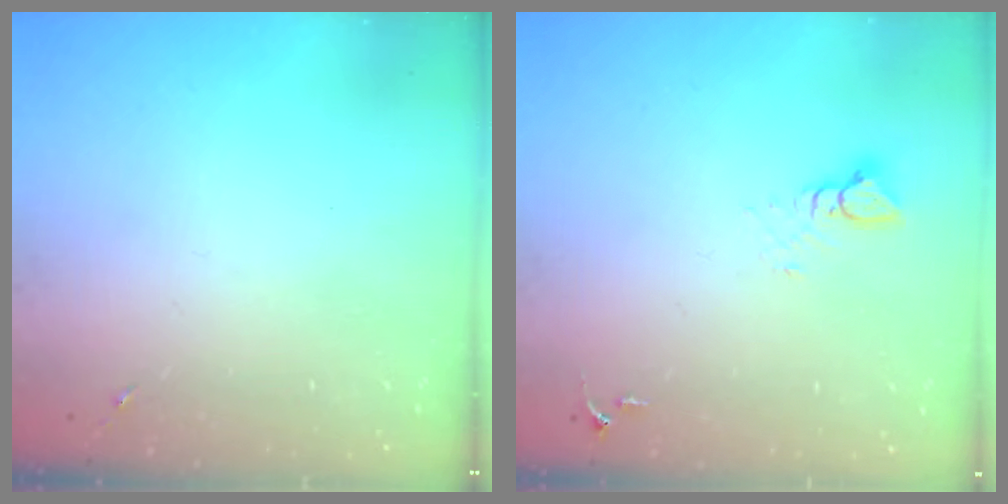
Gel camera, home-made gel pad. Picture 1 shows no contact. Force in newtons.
{"total": 3.5, "press": 3.5, "slide": 0.2}